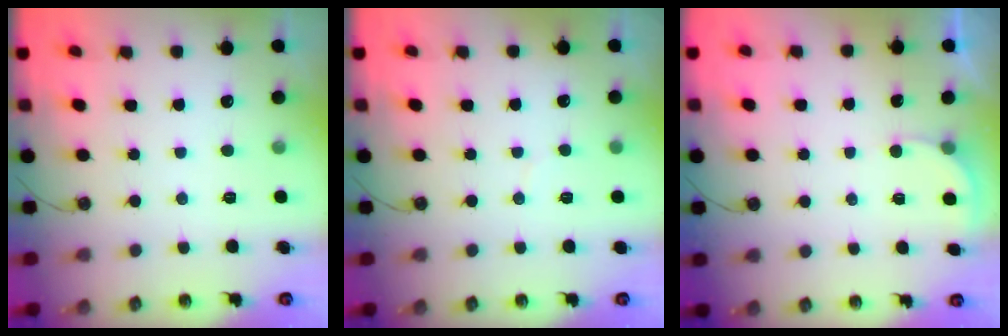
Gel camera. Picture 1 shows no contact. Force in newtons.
{"total": 2.9, "press": 2.9, "slide": 0.2}
{"total": 2.7, "press": 2.7, "slide": 0.2}